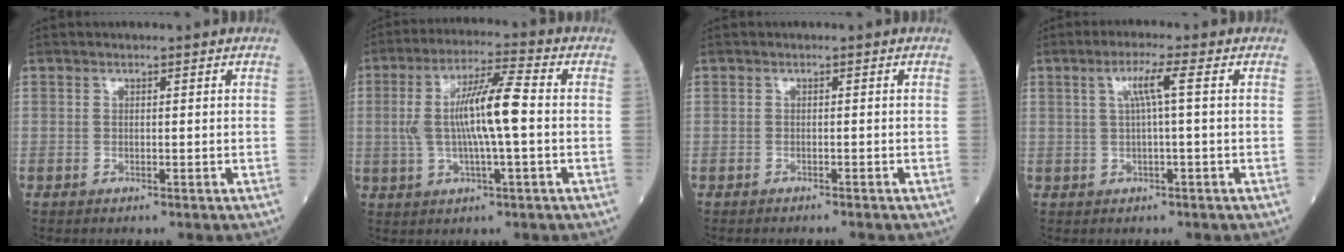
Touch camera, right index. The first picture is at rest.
{"total": 10.5, "force": [0.0, 1.0, 10.4], "torque": [-0.202, 0.013, -0.003]}
{"total": 1.5, "force": [-1.4, -0.2, 0.4], "torque": [-0.005, 0.000, -0.017]}
{"total": 3.8, "force": [0.8, -0.5, 3.7], "torque": [-0.074, 0.010, 0.016]}